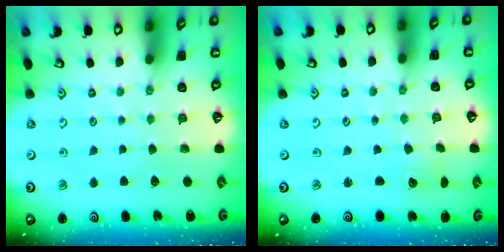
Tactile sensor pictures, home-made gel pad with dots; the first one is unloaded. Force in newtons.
{"total": 1.7, "press": 1.7, "slide": 0.1}